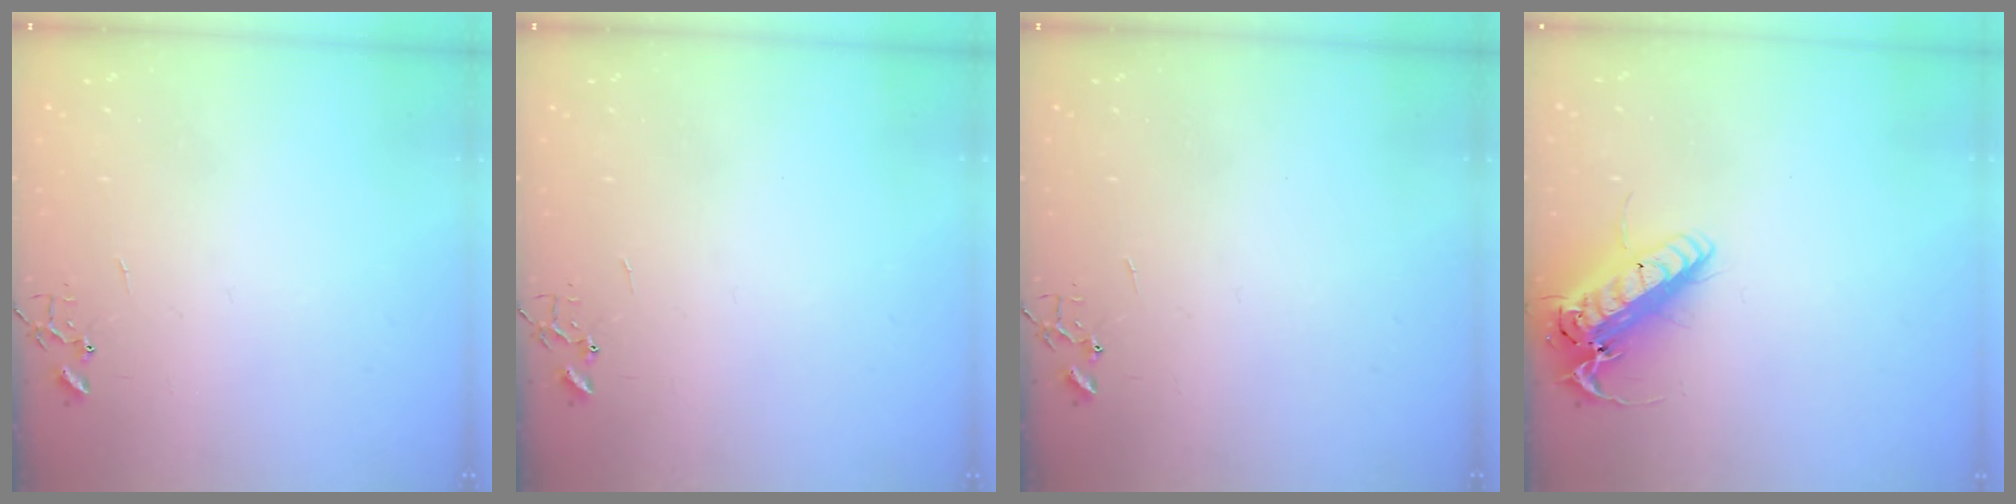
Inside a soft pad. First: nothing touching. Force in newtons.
{"total": 0.0}
{"total": 0.0}
{"total": 18.3, "press": 18.0, "slide": 3.3}